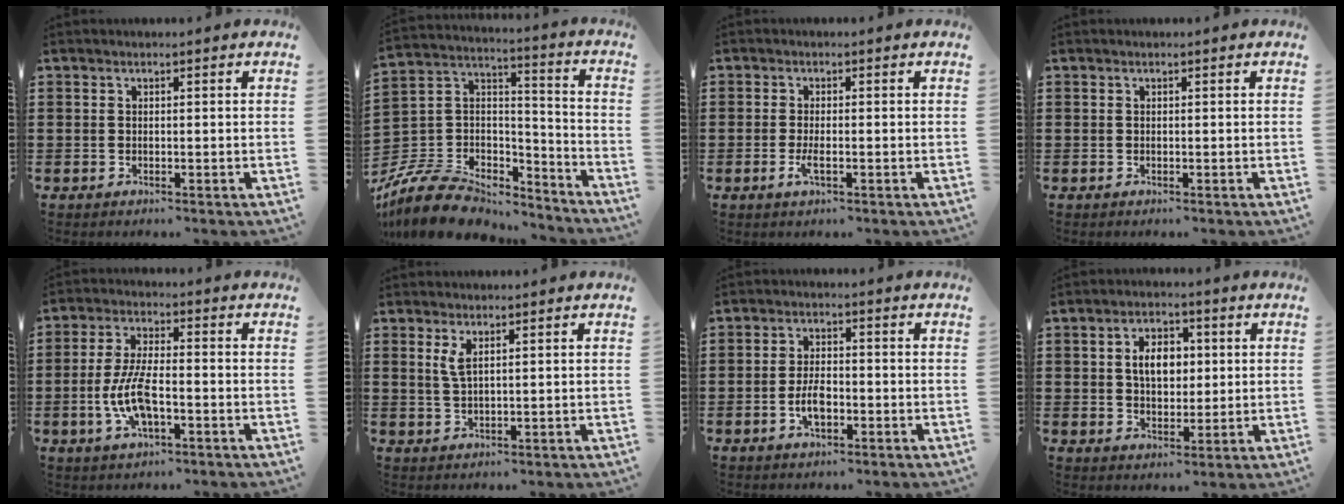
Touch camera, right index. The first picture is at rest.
{"total": 10.7, "force": [-8.8, 4.9, 3.6], "torque": [-0.099, 0.013, -0.177]}
{"total": 2.4, "force": [-0.9, 0.5, 2.2], "torque": [-0.051, -0.007, -0.020]}
{"total": 0.0}
{"total": 8.4, "force": [-2.4, 3.1, 7.5], "torque": [-0.165, -0.009, -0.047]}
{"total": 2.4, "force": [1.2, 0.7, 1.9], "torque": [-0.041, 0.004, 0.021]}
{"total": 4.3, "force": [-1.4, 2.0, 3.5], "torque": [-0.083, -0.001, -0.030]}
{"total": 5.5, "force": [0.9, 3.5, 4.2], "torque": [-0.076, 0.007, 0.008]}